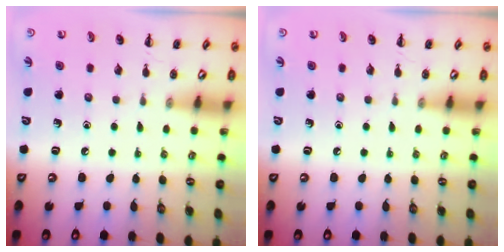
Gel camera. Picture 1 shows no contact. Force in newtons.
{"total": 0.0}